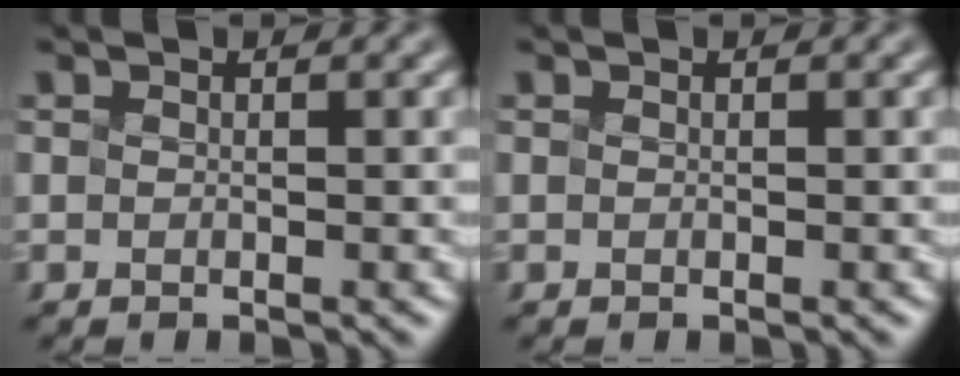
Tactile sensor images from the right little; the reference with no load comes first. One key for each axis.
{"total": 0.0}